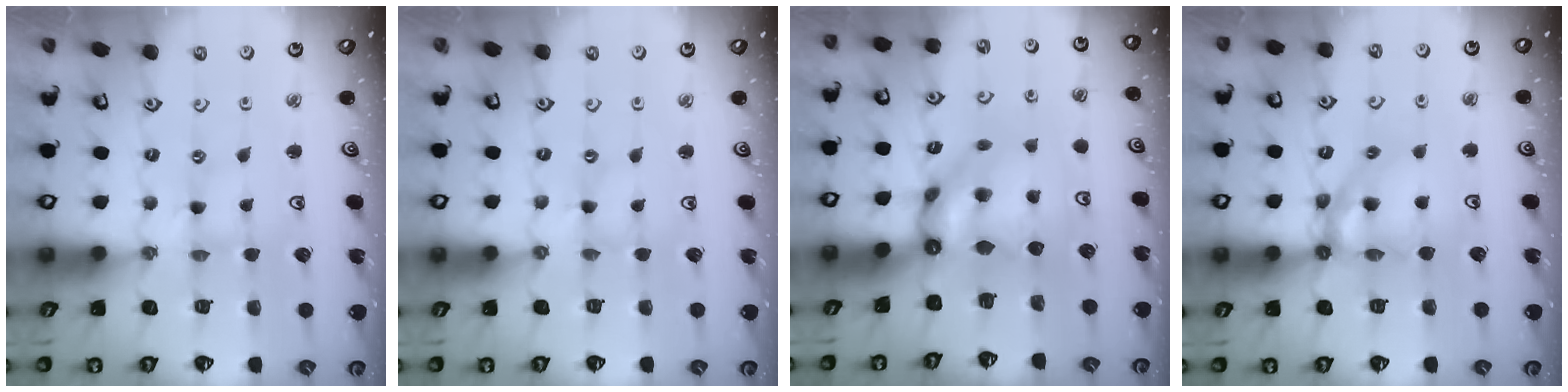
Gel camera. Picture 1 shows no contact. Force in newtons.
{"total": 0.0}
{"total": 9.7, "press": 9.6, "slide": 1.0}
{"total": 11.4, "press": 11.3, "slide": 1.6}